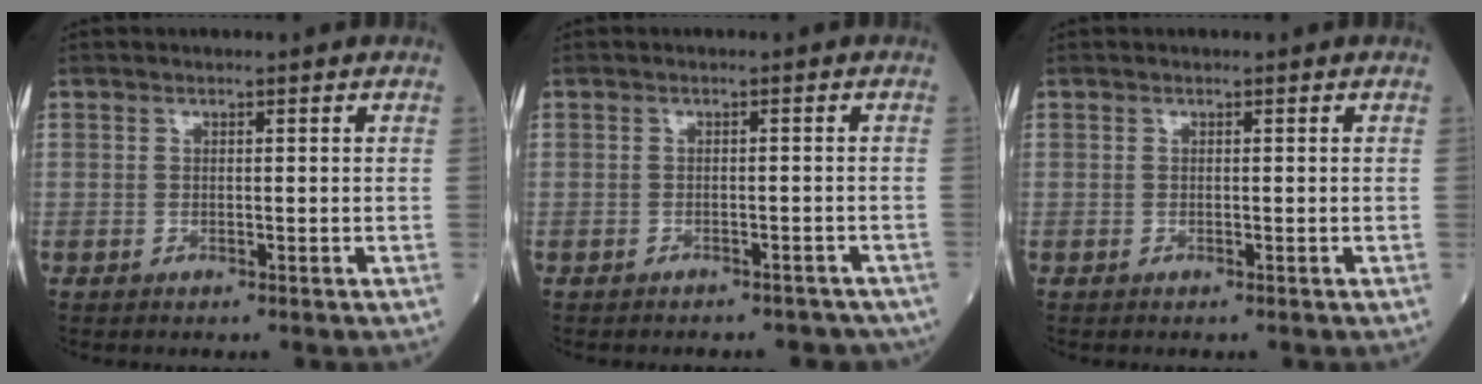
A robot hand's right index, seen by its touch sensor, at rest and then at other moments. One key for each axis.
{"total": 7.5, "fx": -6.5, "fy": 3.4, "fz": 1.5, "tx": -0.018, "ty": 0.001, "tz": -0.062}
{"total": 0.0}